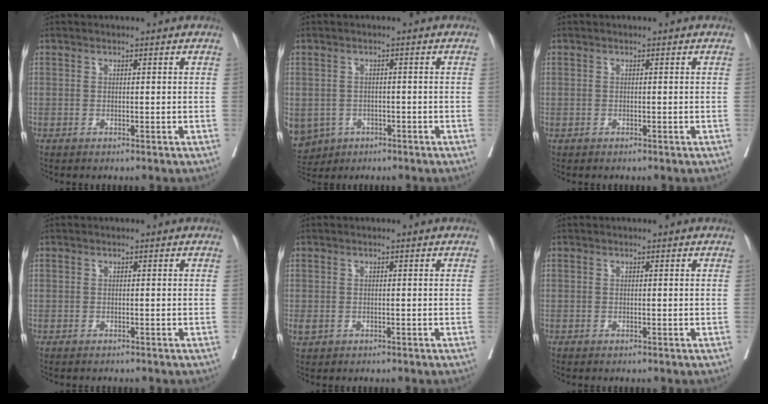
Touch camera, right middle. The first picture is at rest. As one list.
[{"total": 13.3, "force": [-5.7, 11.0, 4.9], "torque": [-0.161, -0.011, -0.074]}, {"total": 0.5, "force": [0.4, -0.3, -0.2], "torque": [-0.002, 0.001, 0.005]}, {"total": 0.5, "force": [-0.5, -0.1, 0.1], "torque": [-0.002, -0.002, -0.010]}, {"total": 0.8, "force": [0.1, 0.5, 0.6], "torque": [-0.017, -0.002, 0.003]}, {"total": 0.0}]